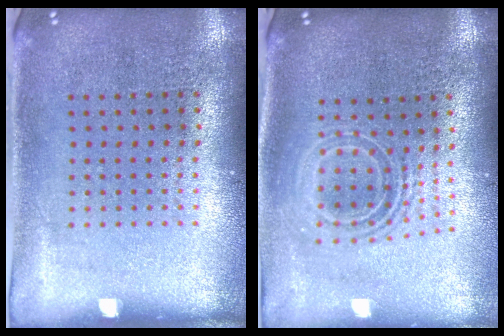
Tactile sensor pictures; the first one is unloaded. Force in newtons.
{"total": 1.9, "press": 1.5, "slide": 1.2}